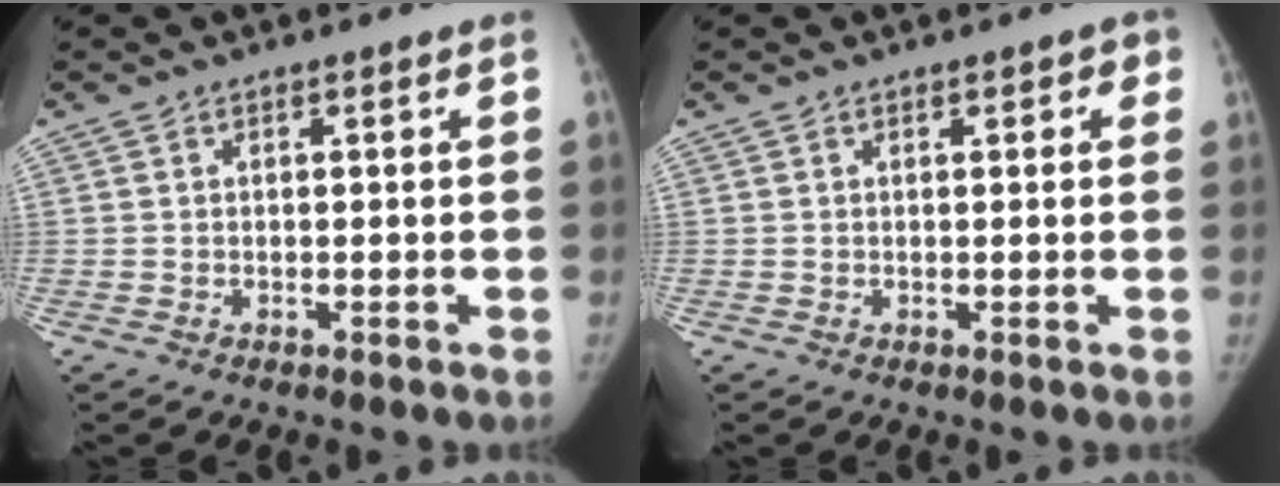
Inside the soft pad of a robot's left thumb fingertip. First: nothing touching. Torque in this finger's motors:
{"motor_torque": [-0.39, -0.20, 0.09, 0.21, -0.03]}